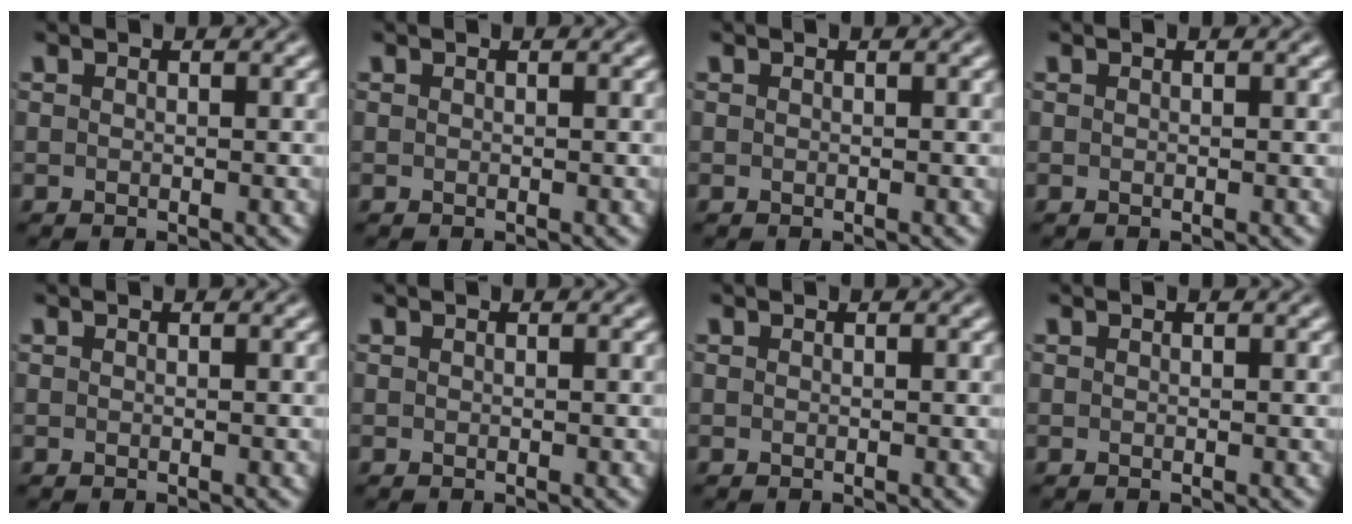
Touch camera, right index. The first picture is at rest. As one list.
[{"total": 0.0}, {"total": 0.0}, {"total": 0.0}, {"total": 0.0}, {"total": 0.0}, {"total": 0.0}, {"total": 0.0}]